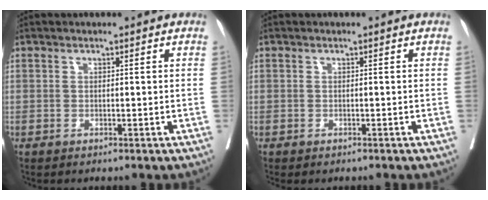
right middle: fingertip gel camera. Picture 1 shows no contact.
{"total": 0.9, "force": [-0.8, 0.3, 0.2], "torque": [-0.006, -0.001, -0.015]}